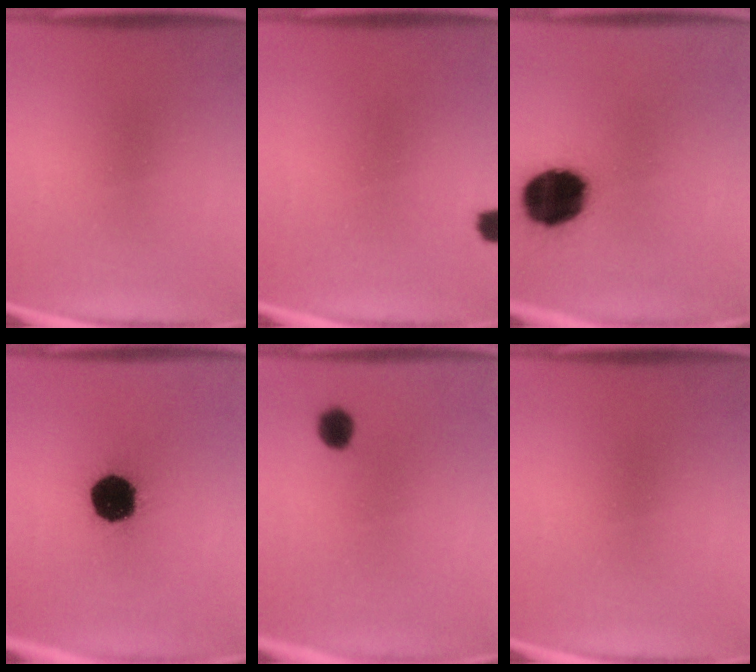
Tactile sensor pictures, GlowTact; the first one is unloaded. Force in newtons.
{"total": 2.2}
{"total": 18.2}
{"total": 16.9}
{"total": 4.4}
{"total": 0.0}